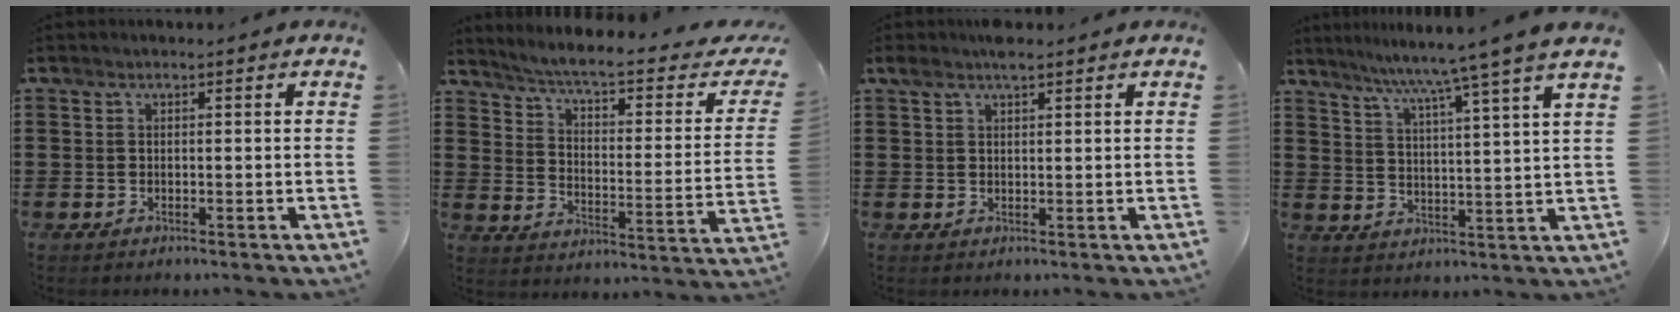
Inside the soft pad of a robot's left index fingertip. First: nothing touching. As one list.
[{"total": 4.9, "force": [4.1, -0.4, 2.8], "torque": [-0.074, -0.038, 0.061]}, {"total": 2.7, "force": [2.0, 0.7, 1.7], "torque": [-0.038, 0.003, 0.035]}, {"total": 6.9, "force": [5.8, -1.9, 3.1], "torque": [-0.080, -0.038, 0.093]}]